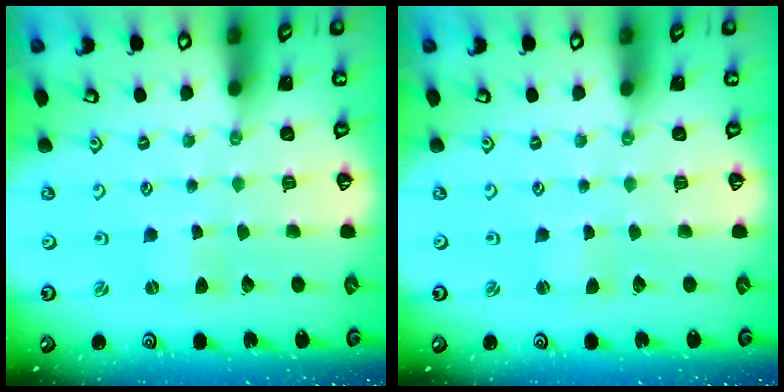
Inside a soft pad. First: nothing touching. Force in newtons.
{"total": 1.0, "press": 1.0, "slide": 0.1}